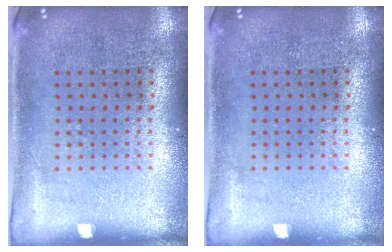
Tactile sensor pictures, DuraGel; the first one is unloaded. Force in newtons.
{"total": 0.0}